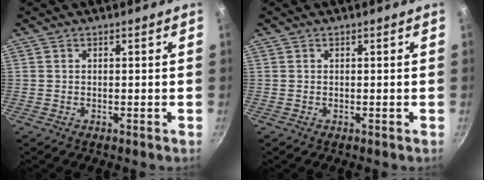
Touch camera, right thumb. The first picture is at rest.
{"total": 0.0}